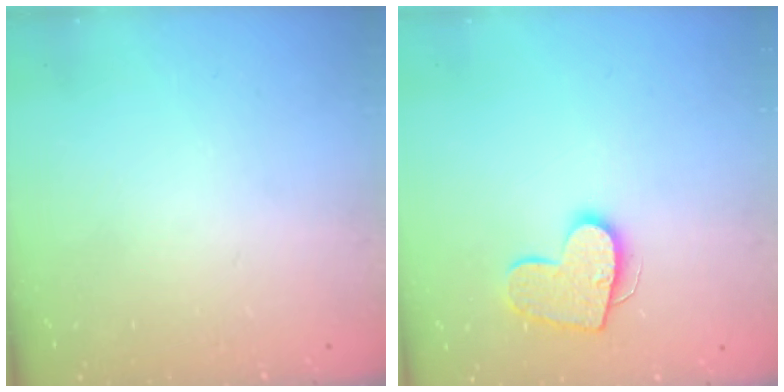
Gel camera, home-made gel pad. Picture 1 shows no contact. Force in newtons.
{"total": 12.4, "press": 12.4, "slide": 0.7}